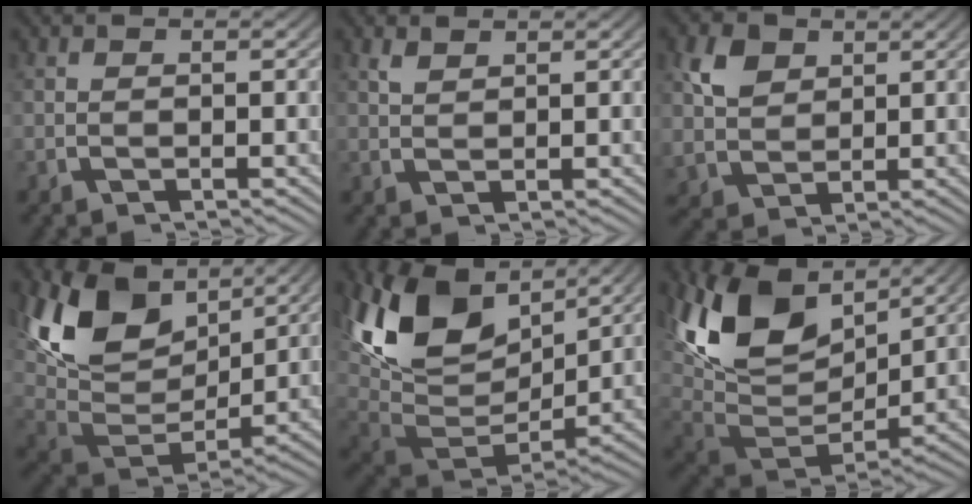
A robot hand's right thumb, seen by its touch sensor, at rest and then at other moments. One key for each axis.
{"total": 1.3, "fx": 1.3, "fy": 0.2, "fz": 0.3, "tx": 0.000, "ty": 0.003, "tz": 0.031}
{"total": 5.2, "fx": 2.0, "fy": 3.9, "fz": 2.8, "tx": -0.062, "ty": -0.016, "tz": 0.048}
{"total": 12.0, "fx": 3.5, "fy": 7.4, "fz": 8.8, "tx": -0.193, "ty": -0.020, "tz": 0.067}
{"total": 14.3, "fx": 3.0, "fy": 9.3, "fz": 10.5, "tx": -0.241, "ty": -0.041, "tz": 0.066}
{"total": 13.9, "fx": 2.9, "fy": 8.9, "fz": 10.3, "tx": -0.231, "ty": -0.039, "tz": 0.064}